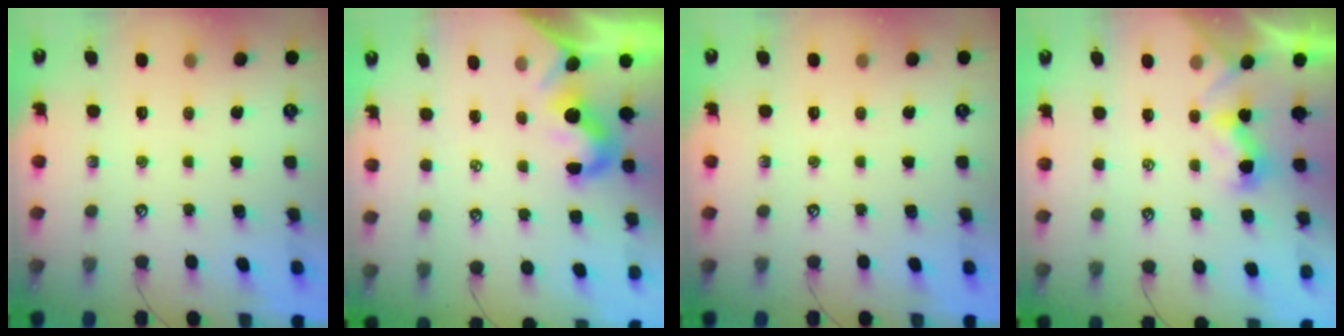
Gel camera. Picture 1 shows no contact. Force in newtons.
{"total": 1.4, "press": 1.2, "slide": 0.7}
{"total": 0.0}
{"total": 1.0, "press": 1.0, "slide": 0.4}